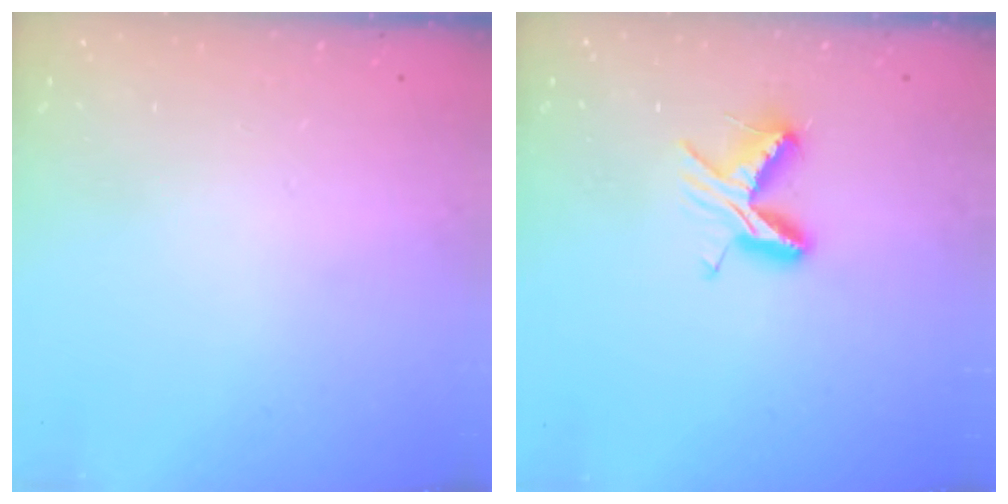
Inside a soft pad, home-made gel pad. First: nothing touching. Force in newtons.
{"total": 7.6, "press": 7.6, "slide": 0.6}